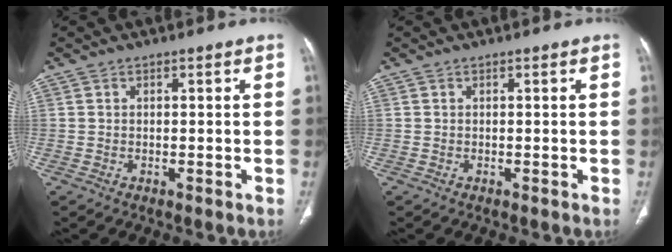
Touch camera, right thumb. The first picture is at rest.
{"total": 0.0}